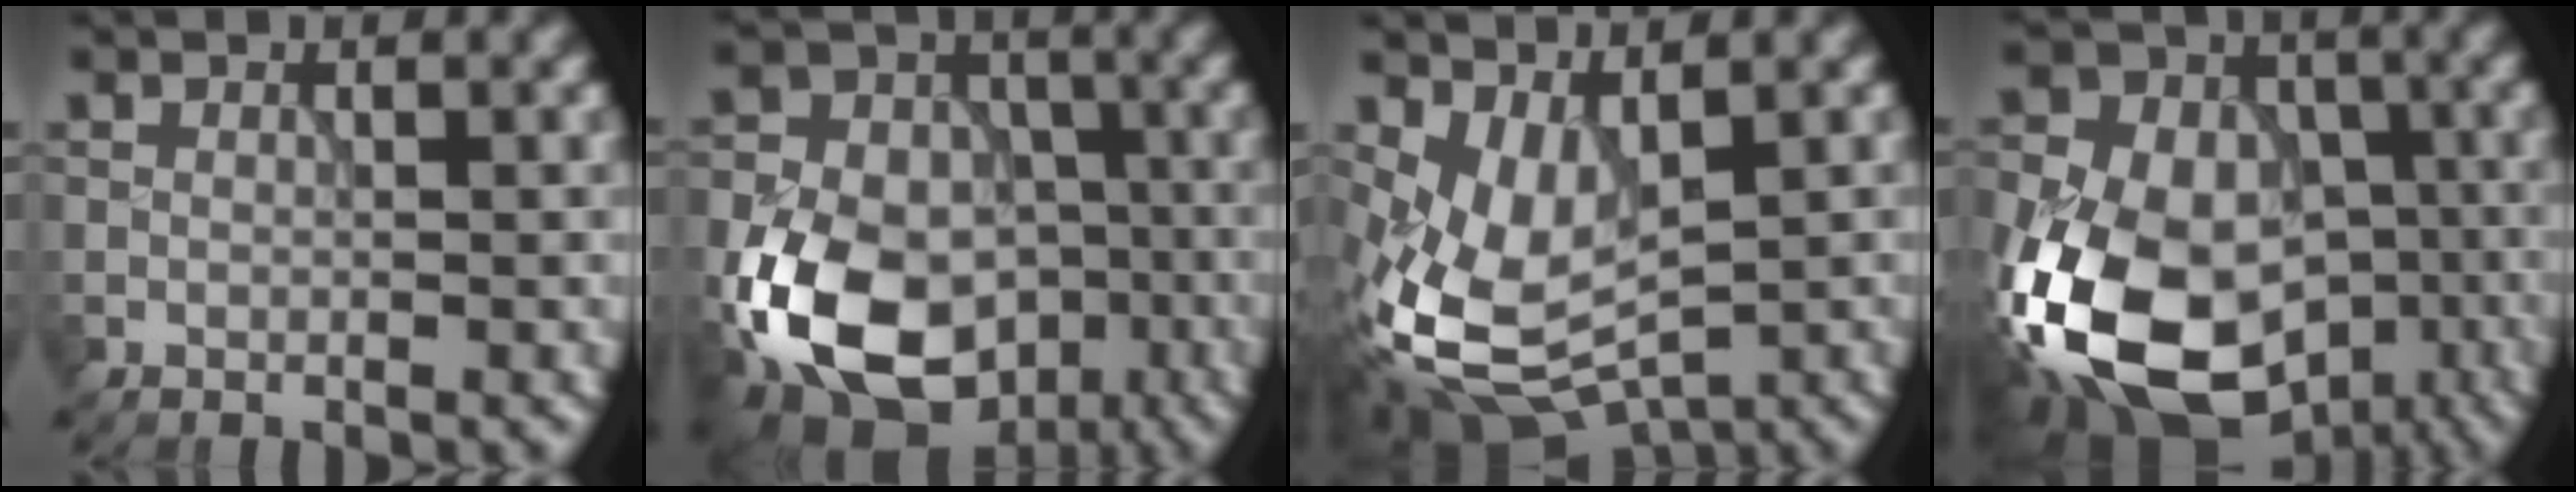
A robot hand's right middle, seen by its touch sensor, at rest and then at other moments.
{"total": 13.5, "force": [-5.3, 9.3, 8.2], "torque": [-0.154, -0.022, -0.099]}
{"total": 6.9, "force": [0.3, 4.1, 5.5], "torque": [-0.123, -0.017, 0.012]}
{"total": 18.2, "force": [-7.2, 13.0, 10.6], "torque": [-0.206, -0.017, -0.126]}